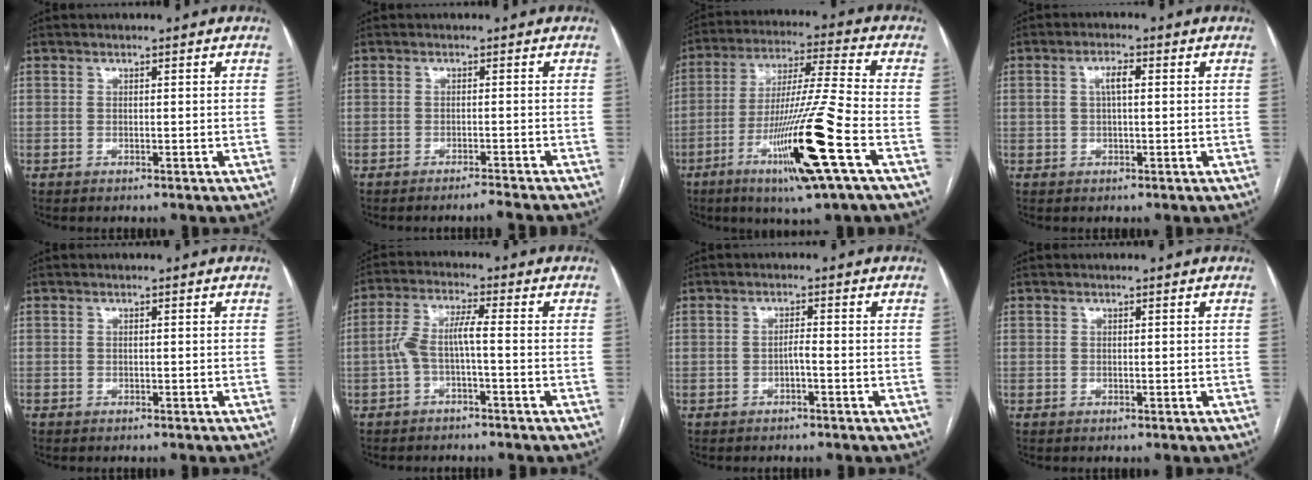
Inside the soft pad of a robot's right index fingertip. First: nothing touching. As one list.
[{"total": 3.4, "force": [-3.2, -0.6, 0.8], "torque": [-0.007, -0.007, -0.045]}, {"total": 17.6, "force": [-7.3, -0.8, 16.1], "torque": [-0.318, -0.024, -0.133]}, {"total": 2.9, "force": [0.5, 1.1, 2.6], "torque": [-0.053, 0.017, 0.010]}, {"total": 0.9, "force": [-0.8, 0.3, 0.0], "torque": [-0.002, 0.002, -0.015]}, {"total": 5.3, "force": [-1.5, 0.6, 5.1], "torque": [-0.110, 0.024, -0.028]}, {"total": 1.4, "force": [-0.8, 0.2, 1.2], "torque": [-0.020, 0.004, -0.015]}, {"total": 0.0}]